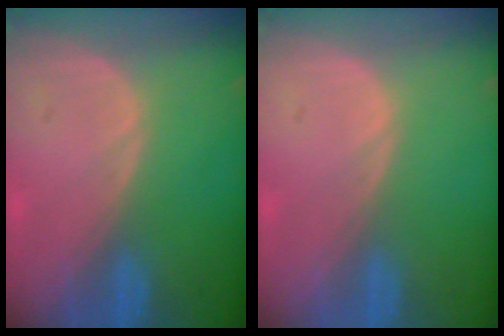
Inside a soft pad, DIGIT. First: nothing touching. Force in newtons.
{"total": 0.0}